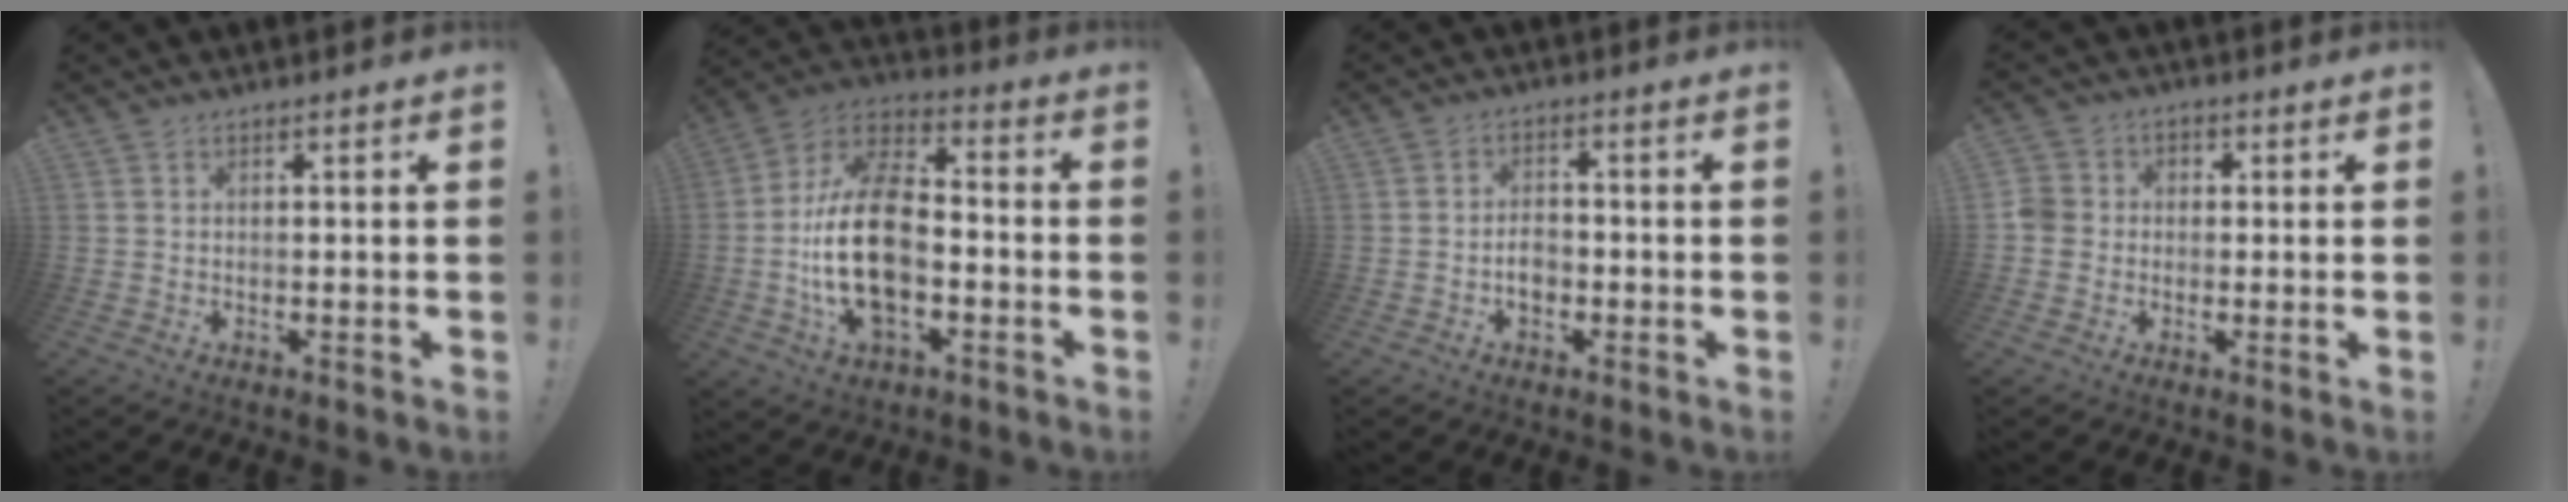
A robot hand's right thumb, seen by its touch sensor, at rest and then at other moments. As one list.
[{"total": 20.6, "force": [-3.7, 12.4, 16.0], "torque": [-0.295, 0.026, -0.056]}, {"total": 4.4, "force": [-1.4, 3.1, 2.7], "torque": [-0.028, 0.006, -0.027]}, {"total": 5.1, "force": [-1.0, 4.7, 1.7], "torque": [-0.031, 0.015, -0.020]}]